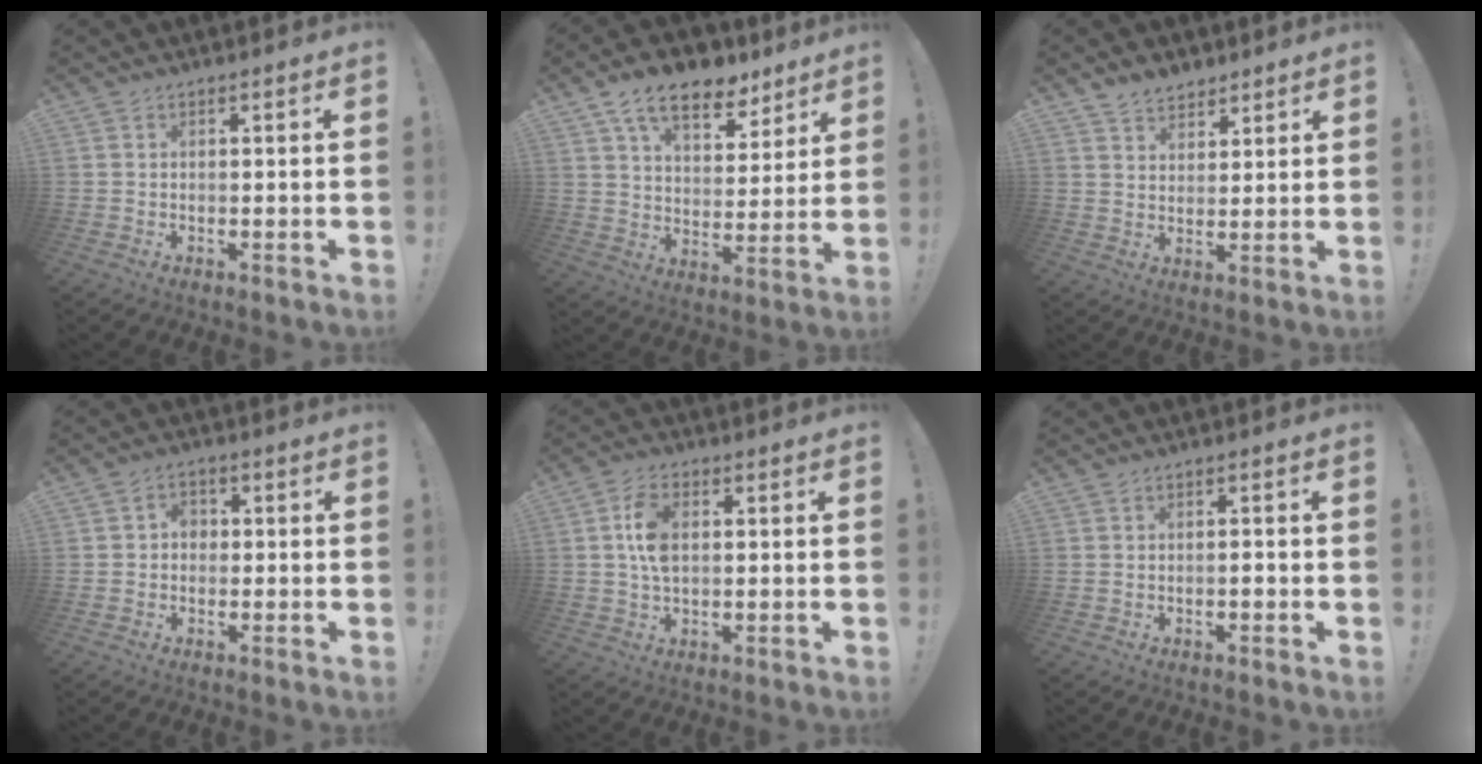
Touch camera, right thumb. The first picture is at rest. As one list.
[{"total": 14.7, "force": [9.6, 7.8, 8.0], "torque": [-0.118, -0.053, 0.171]}, {"total": 6.1, "force": [4.9, 3.4, 1.1], "torque": [-0.014, -0.031, 0.094]}, {"total": 3.3, "force": [-0.6, 2.8, 1.7], "torque": [-0.026, 0.006, -0.014]}, {"total": 7.8, "force": [1.0, 4.6, 6.2], "torque": [-0.117, 0.004, 0.017]}, {"total": 1.1, "force": [-0.8, 0.3, 0.8], "torque": [-0.014, 0.004, -0.014]}]